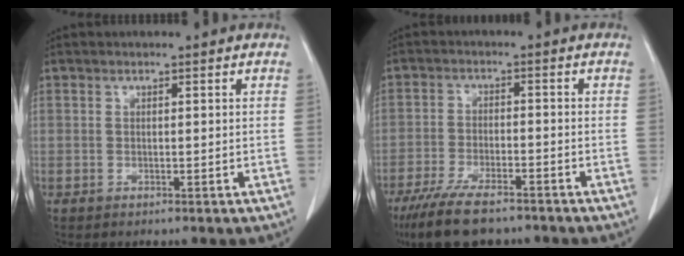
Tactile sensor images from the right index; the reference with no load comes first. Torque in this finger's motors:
{"motor_torque": [1.01, -0.97, 0.23, 0.14]}